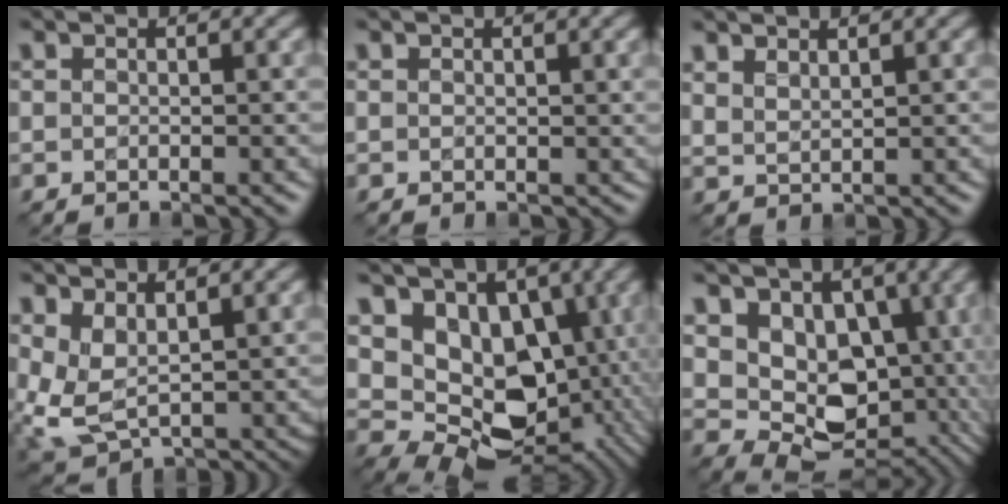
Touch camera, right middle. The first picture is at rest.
{"total": 0.0}
{"total": 1.6, "force": [1.5, 0.1, 0.4], "torque": [-0.009, -0.001, 0.037]}
{"total": 5.7, "force": [1.2, 3.5, 4.3], "torque": [-0.102, -0.022, 0.035]}
{"total": 11.6, "force": [2.6, 7.7, 8.2], "torque": [-0.129, -0.007, 0.048]}
{"total": 9.3, "force": [2.1, 6.4, 6.4], "torque": [-0.103, -0.012, 0.042]}